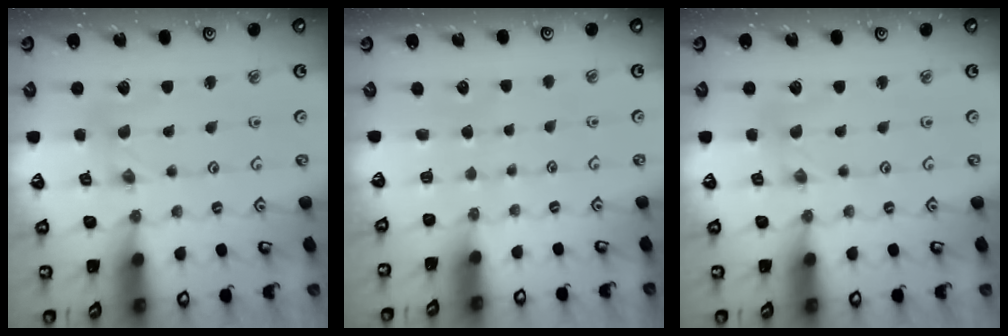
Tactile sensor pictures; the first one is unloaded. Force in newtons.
{"total": 0.0}
{"total": 0.0}